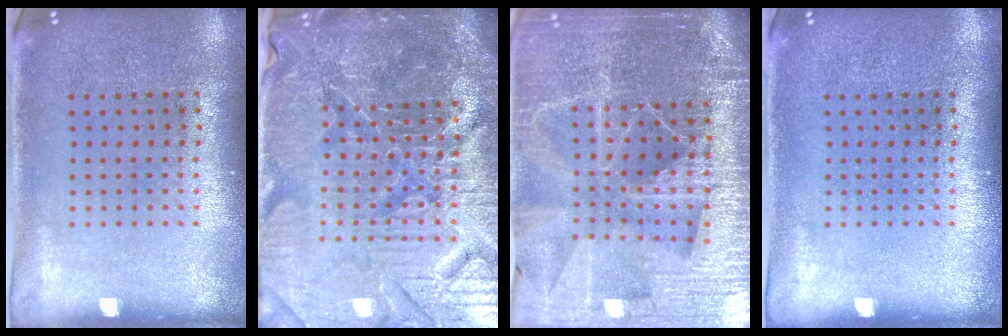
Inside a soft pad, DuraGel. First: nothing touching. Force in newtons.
{"total": 6.3, "press": 5.7, "slide": 2.8}
{"total": 5.5, "press": 4.9, "slide": 2.6}
{"total": 0.0}